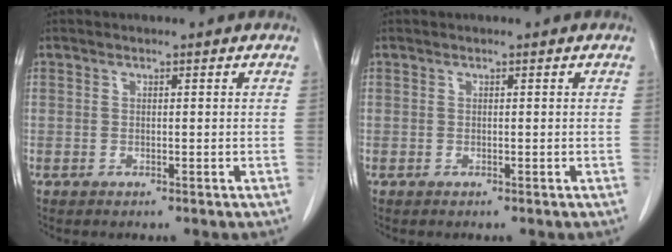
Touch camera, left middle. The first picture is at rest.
{"total": 0.0}